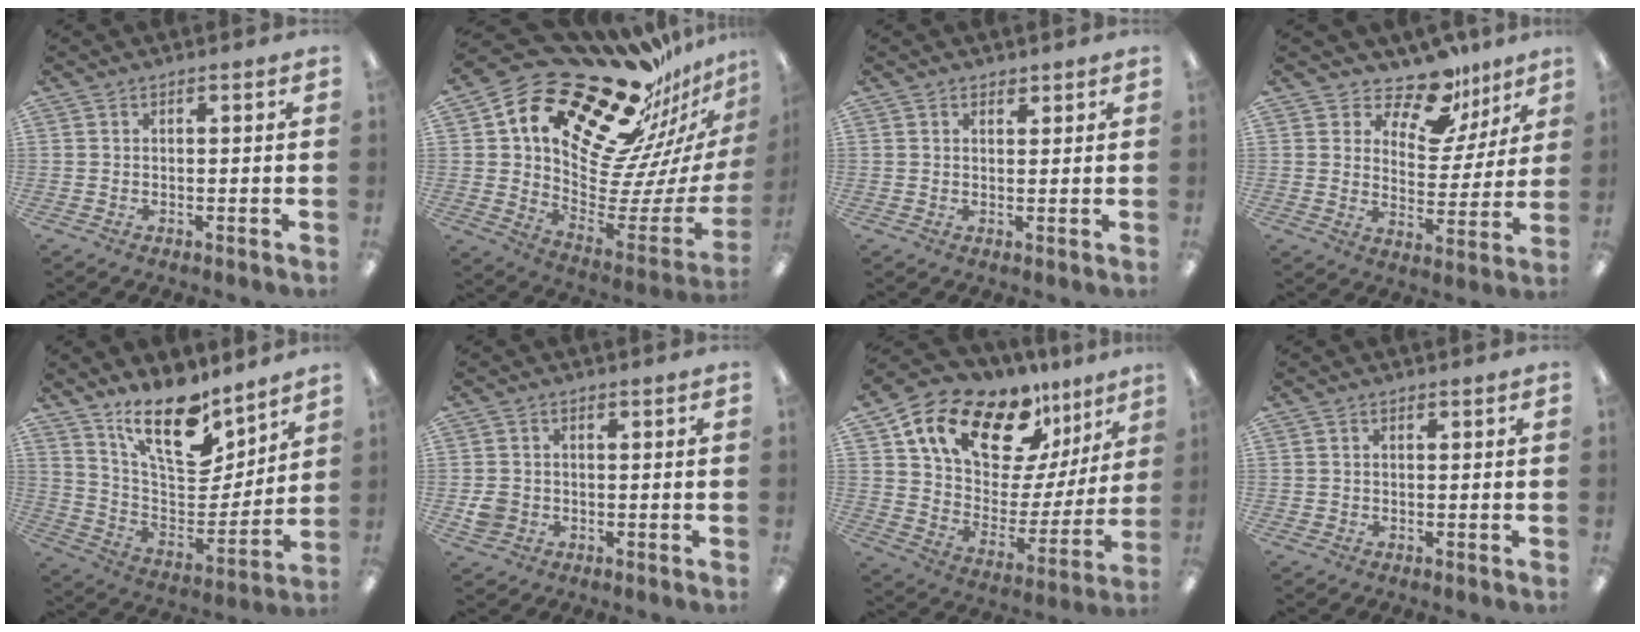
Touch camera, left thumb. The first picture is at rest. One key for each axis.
{"total": 25.1, "fx": 18.7, "fy": 12.4, "fz": 11.2, "tx": -0.154, "ty": -0.151, "tz": 0.333}
{"total": 1.6, "fx": 1.2, "fy": 1.0, "fz": 0.2, "tx": 0.003, "ty": -0.002, "tz": 0.019}
{"total": 13.3, "fx": 10.7, "fy": 5.9, "fz": 5.2, "tx": -0.082, "ty": -0.075, "tz": 0.193}
{"total": 19.1, "fx": 13.9, "fy": 7.8, "fz": 10.5, "tx": -0.177, "ty": -0.094, "tz": 0.244}
{"total": 4.1, "fx": -0.5, "fy": 3.9, "fz": 1.4, "tx": -0.009, "ty": 0.003, "tz": -0.009}
{"total": 19.1, "fx": 14.1, "fy": 9.3, "fz": 9.1, "tx": -0.168, "ty": -0.099, "tz": 0.252}
{"total": 1.0, "fx": 0.3, "fy": 0.9, "fz": -0.1, "tx": 0.002, "ty": 0.005, "tz": 0.003}